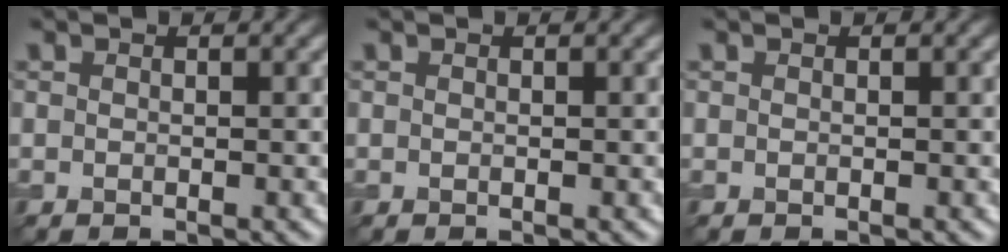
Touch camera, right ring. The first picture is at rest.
{"total": 0.0}
{"total": 0.0}